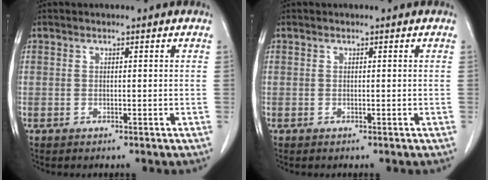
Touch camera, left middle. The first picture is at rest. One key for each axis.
{"total": 0.0}